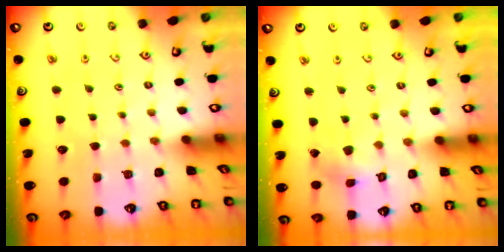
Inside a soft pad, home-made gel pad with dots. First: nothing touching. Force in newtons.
{"total": 2.6, "press": 2.6, "slide": 0.1}